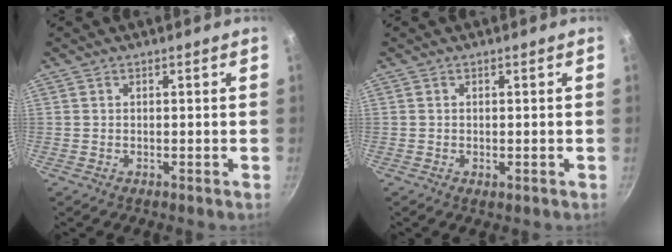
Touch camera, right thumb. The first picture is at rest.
{"total": 0.9, "force": [-0.1, 0.5, 0.7], "torque": [-0.010, -0.002, -0.002]}